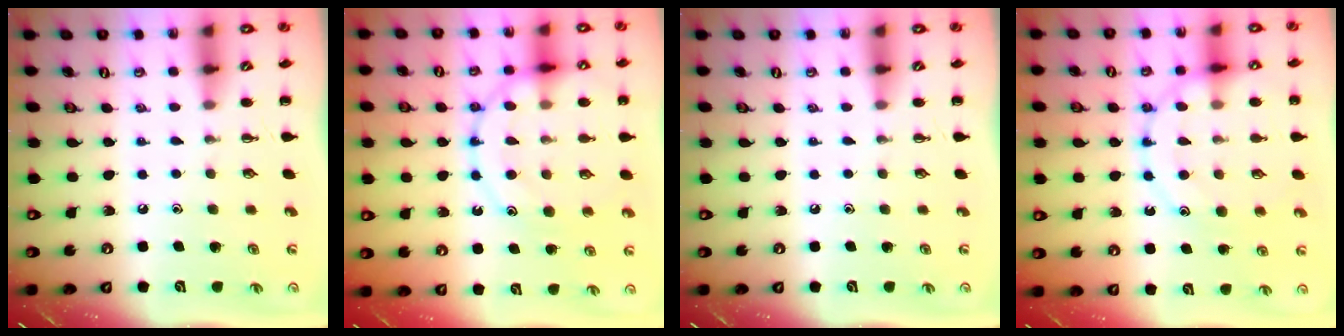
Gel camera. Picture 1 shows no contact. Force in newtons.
{"total": 16.1, "press": 16.0, "slide": 1.4}
{"total": 0.0}
{"total": 14.8, "press": 14.7, "slide": 1.5}